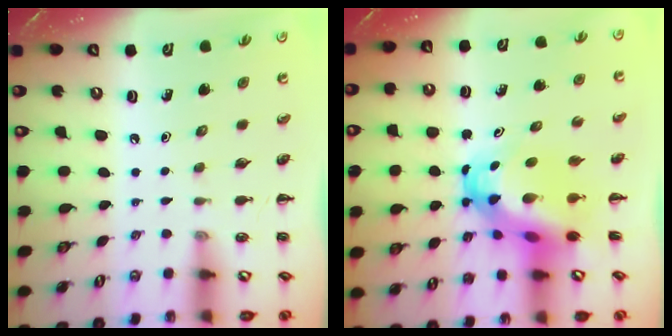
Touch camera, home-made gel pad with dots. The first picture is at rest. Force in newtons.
{"total": 7.2, "press": 6.9, "slide": 2.2}